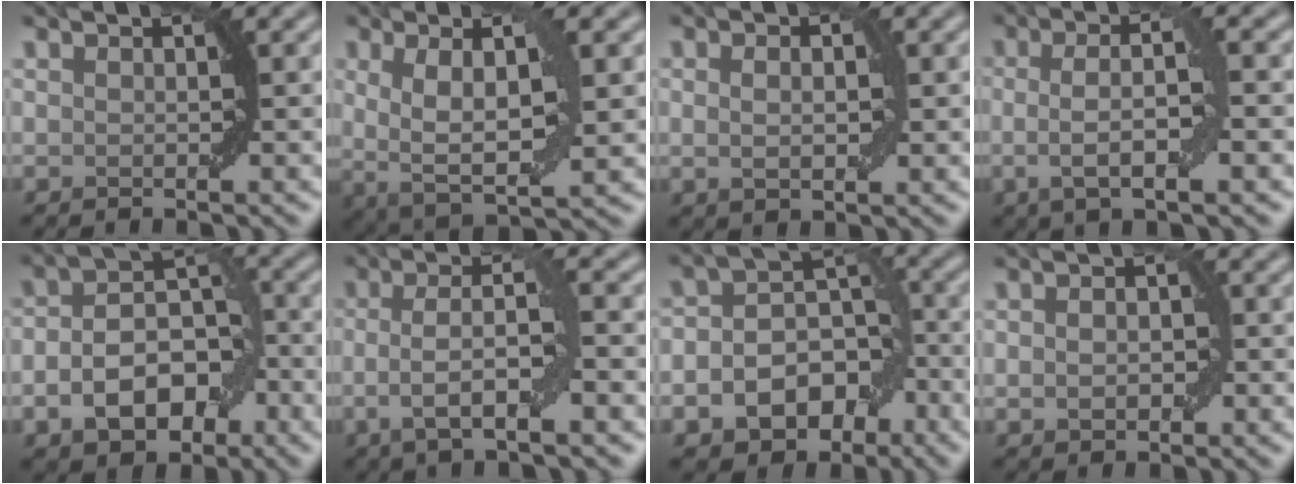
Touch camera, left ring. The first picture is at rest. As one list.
[{"total": 5.9, "force": [0.5, 1.9, 5.6], "torque": [-0.099, -0.002, 0.008]}, {"total": 2.3, "force": [0.4, 1.2, 2.0], "torque": [-0.027, 0.002, 0.006]}, {"total": 5.1, "force": [-0.4, 1.2, 4.9], "torque": [-0.087, 0.001, -0.010]}, {"total": 7.3, "force": [-2.6, 4.5, 5.1], "torque": [-0.084, 0.000, -0.046]}, {"total": 5.9, "force": [-1.4, 1.4, 5.5], "torque": [-0.101, 0.006, -0.027]}, {"total": 8.7, "force": [-3.8, 6.1, 4.9], "torque": [-0.058, -0.010, -0.056]}, {"total": 2.2, "force": [-0.4, 1.5, 1.6], "torque": [-0.023, 0.003, -0.005]}]